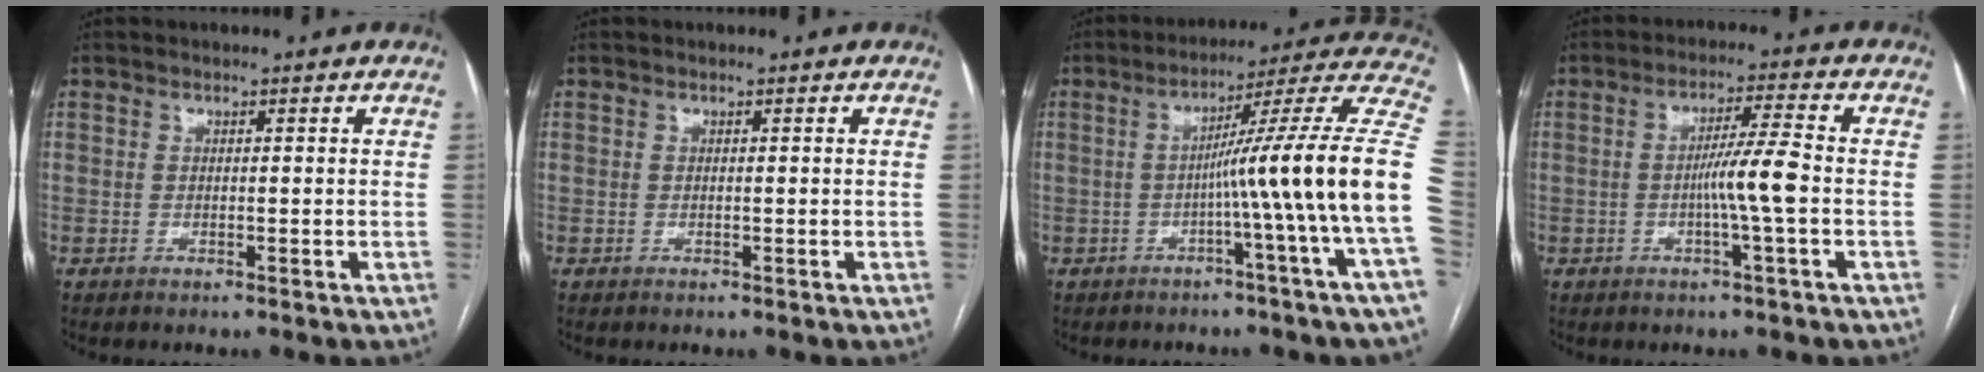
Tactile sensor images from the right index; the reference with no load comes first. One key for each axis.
{"total": 0.0}
{"total": 18.1, "fx": -3.0, "fy": -3.2, "fz": 17.5, "tx": -0.208, "ty": 0.021, "tz": -0.057}
{"total": 6.1, "fx": -1.2, "fy": -0.7, "fz": 5.9, "tx": -0.104, "ty": 0.005, "tz": -0.023}